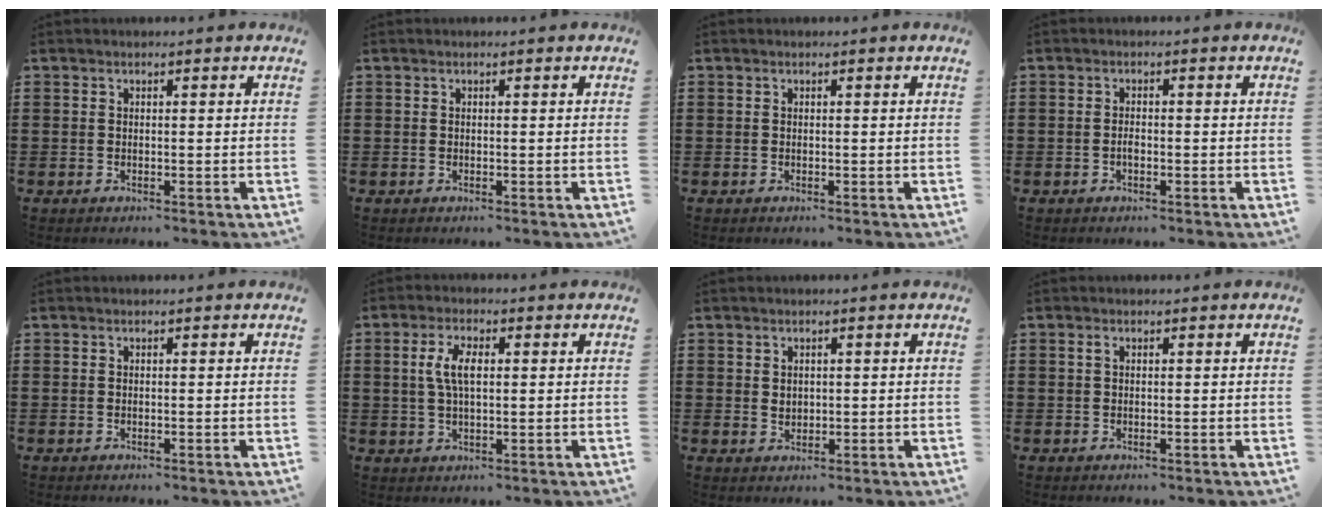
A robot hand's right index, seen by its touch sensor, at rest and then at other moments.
{"total": 0.0}
{"total": 0.0}
{"total": 1.3, "force": [-0.5, 0.5, 1.0], "torque": [-0.023, -0.003, -0.008]}
{"total": 0.0}
{"total": 5.0, "force": [0.7, 2.1, 4.5], "torque": [-0.102, 0.006, 0.008]}
{"total": 1.4, "force": [0.6, 1.1, 0.5], "torque": [-0.013, 0.006, 0.011]}
{"total": 0.5, "force": [0.2, 0.2, 0.4], "torque": [-0.011, 0.000, 0.003]}